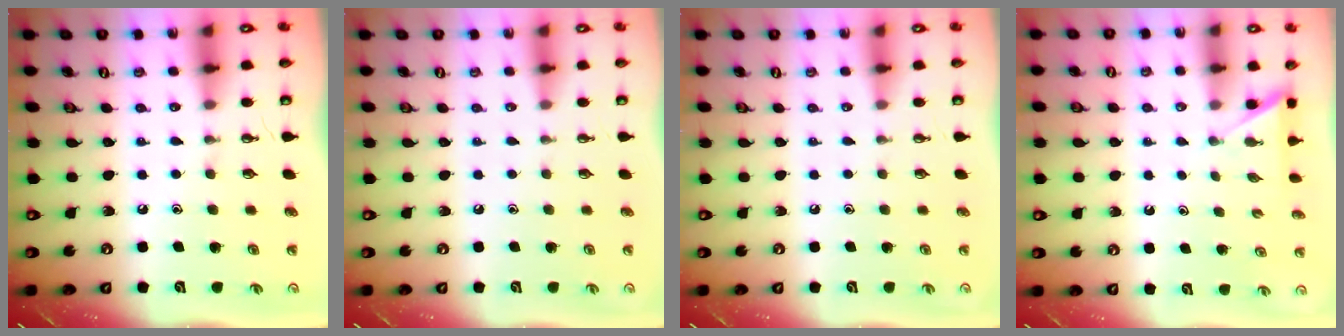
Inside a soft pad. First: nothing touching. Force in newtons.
{"total": 0.0}
{"total": 0.0}
{"total": 2.5, "press": 2.5, "slide": 0.2}